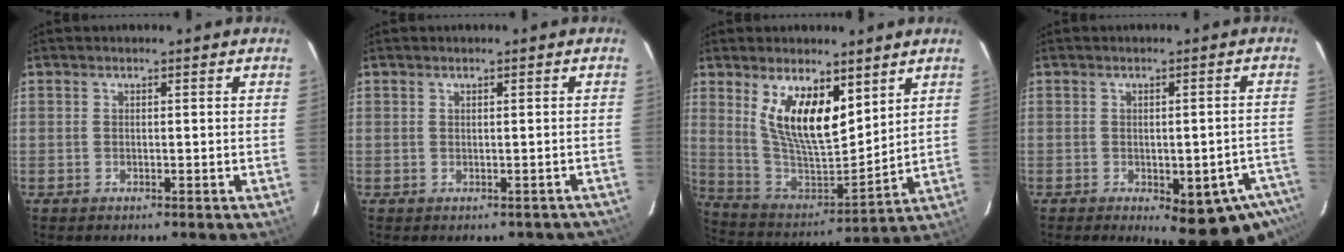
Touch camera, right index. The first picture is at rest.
{"total": 3.4, "force": [-2.6, 1.8, 1.1], "torque": [0.000, 0.021, -0.013]}
{"total": 15.2, "force": [7.6, 5.9, 11.7], "torque": [-0.223, -0.007, 0.155]}
{"total": 13.7, "force": [-8.5, 4.7, 9.6], "torque": [-0.103, -0.019, -0.102]}